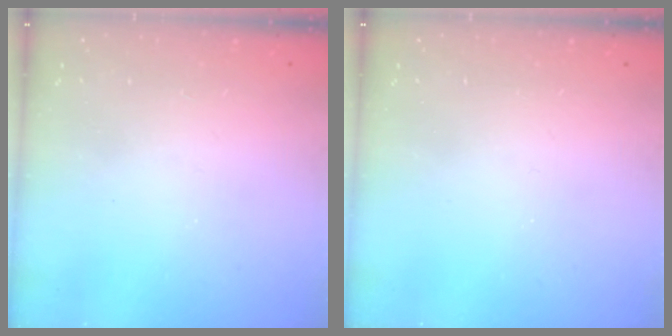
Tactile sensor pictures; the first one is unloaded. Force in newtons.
{"total": 0.0}